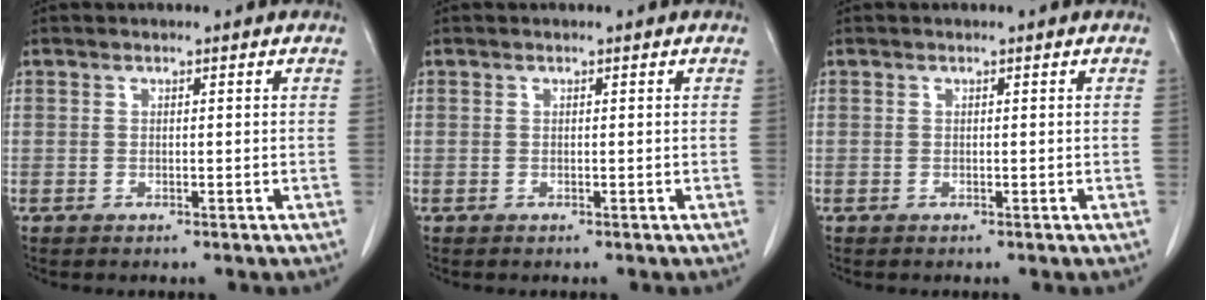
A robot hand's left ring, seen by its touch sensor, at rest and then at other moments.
{"total": 0.0}
{"total": 0.0}